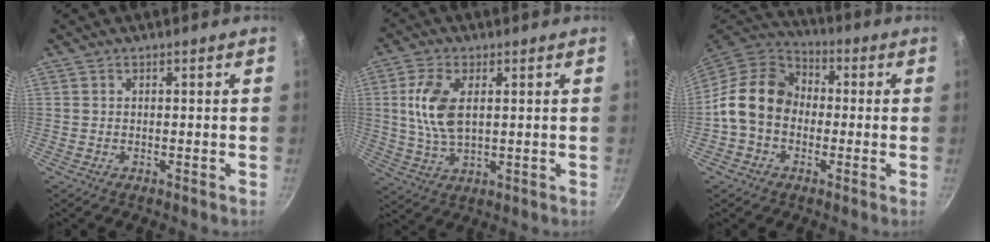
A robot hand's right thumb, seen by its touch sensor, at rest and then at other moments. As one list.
[{"total": 9.4, "force": [1.8, 5.0, 7.8], "torque": [-0.154, -0.003, 0.036]}, {"total": 13.5, "force": [-0.8, 10.7, 8.2], "torque": [-0.113, 0.032, -0.035]}]